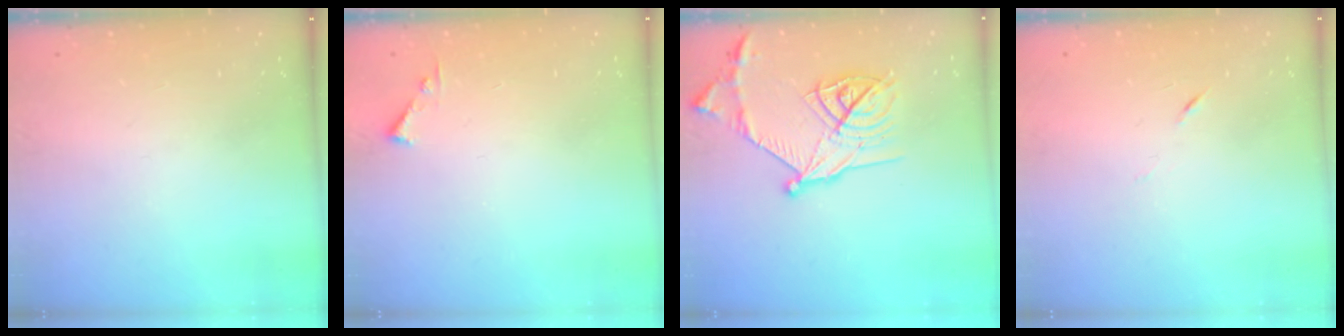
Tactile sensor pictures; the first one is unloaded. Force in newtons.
{"total": 3.6, "press": 3.6, "slide": 0.4}
{"total": 20.0, "press": 20.0, "slide": 1.2}
{"total": 3.7, "press": 3.6, "slide": 0.9}